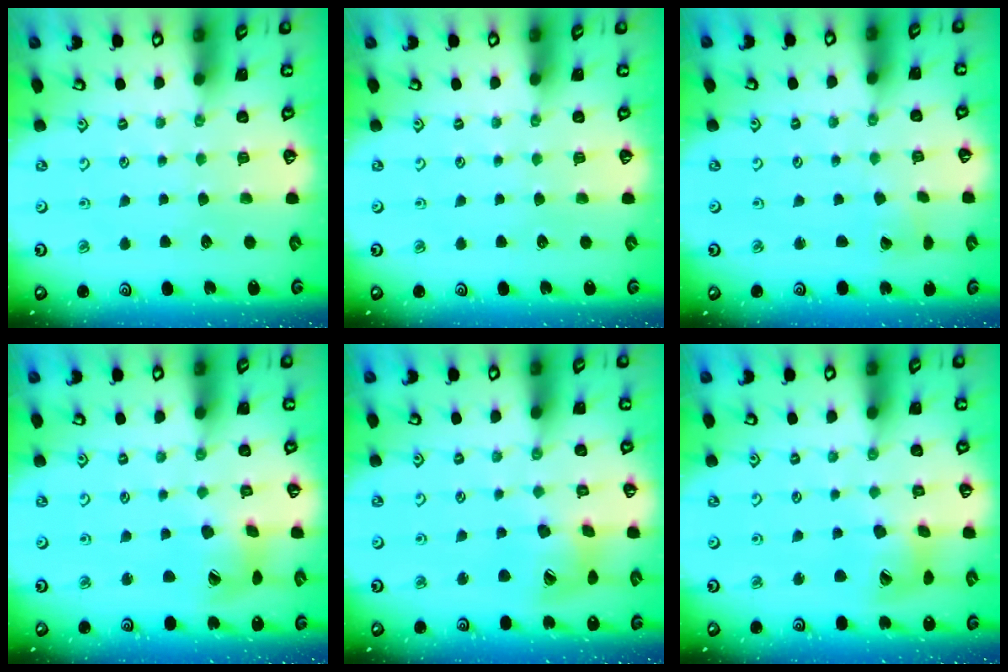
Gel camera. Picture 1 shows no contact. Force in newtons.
{"total": 0.0}
{"total": 2.7, "press": 2.7, "slide": 0.3}
{"total": 9.5, "press": 9.4, "slide": 1.2}
{"total": 15.3, "press": 15.1, "slide": 2.1}
{"total": 13.4, "press": 13.3, "slide": 1.5}